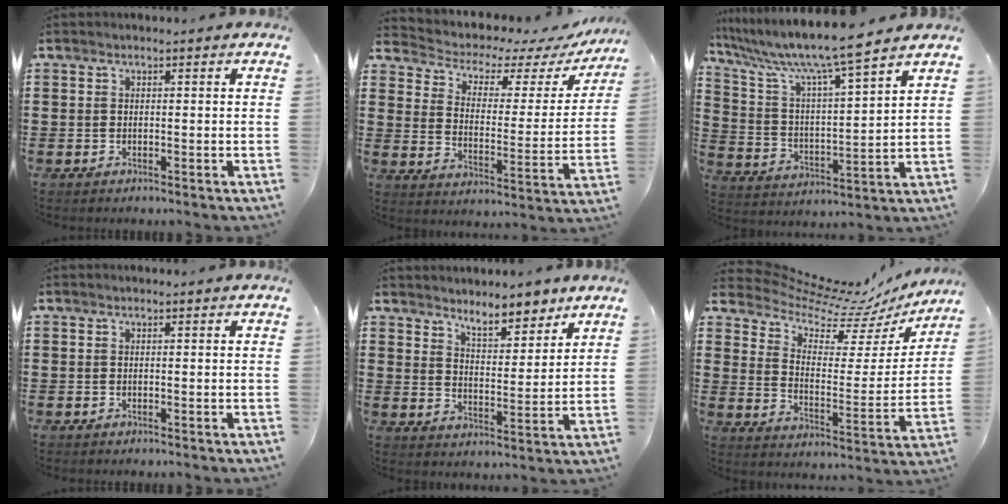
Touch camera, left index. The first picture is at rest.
{"total": 3.9, "force": [3.1, 1.6, 1.5], "torque": [-0.051, -0.022, 0.044]}
{"total": 9.1, "force": [7.8, 0.1, 4.8], "torque": [-0.126, -0.052, 0.126]}
{"total": 0.0}
{"total": 6.2, "force": [5.7, 1.3, 1.9], "torque": [-0.040, -0.026, 0.101]}
{"total": 8.0, "force": [6.9, 2.8, 2.9], "torque": [-0.077, -0.060, 0.116]}